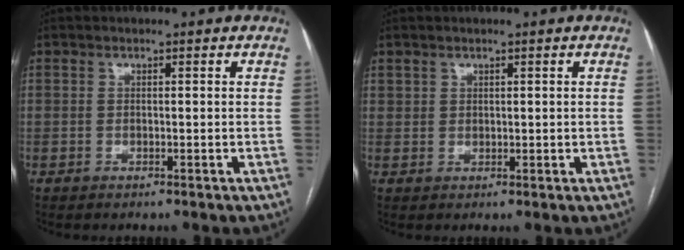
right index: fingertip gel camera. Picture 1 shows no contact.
{"total": 1.1, "force": [0.7, 0.9, 0.2], "torque": [0.007, 0.000, 0.010]}